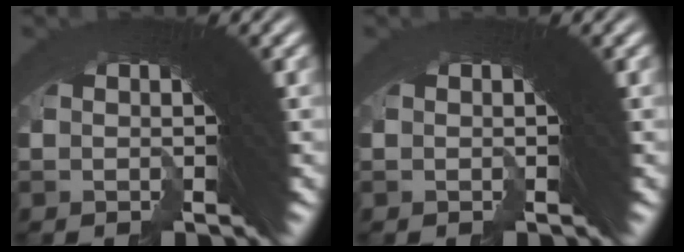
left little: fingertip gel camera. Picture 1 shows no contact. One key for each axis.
{"total": 0.0}